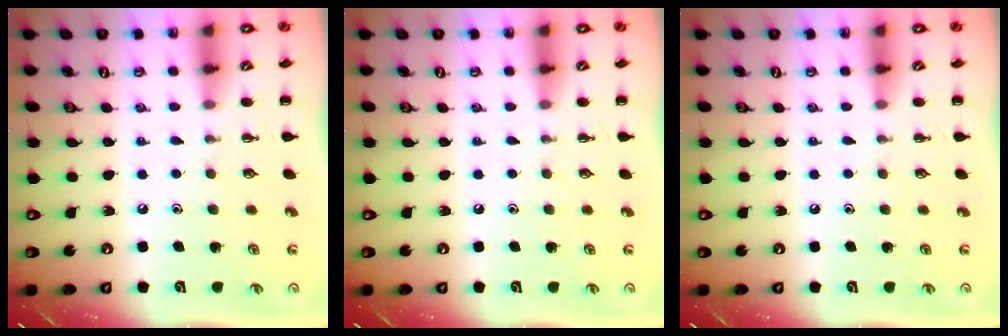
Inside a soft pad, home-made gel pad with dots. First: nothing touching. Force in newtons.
{"total": 0.0}
{"total": 0.0}